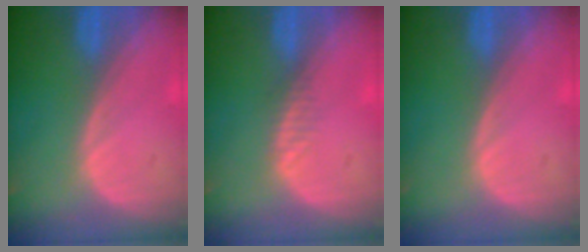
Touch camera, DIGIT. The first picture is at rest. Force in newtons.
{"total": 1.3, "press": 1.1, "slide": 0.7}
{"total": 0.0}